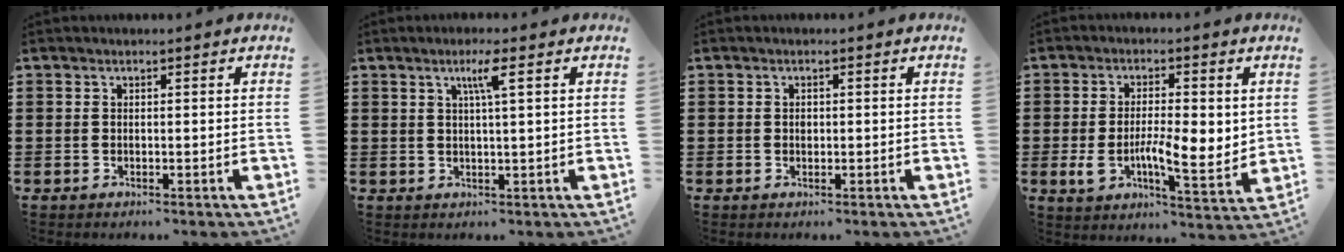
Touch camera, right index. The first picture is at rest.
{"total": 3.5, "force": [1.4, -0.2, 3.2], "torque": [-0.065, -0.001, 0.021]}
{"total": 0.9, "force": [0.1, 0.6, 0.6], "torque": [-0.014, 0.002, 0.002]}
{"total": 8.2, "force": [-0.9, 3.8, 7.2], "torque": [-0.131, 0.003, -0.018]}